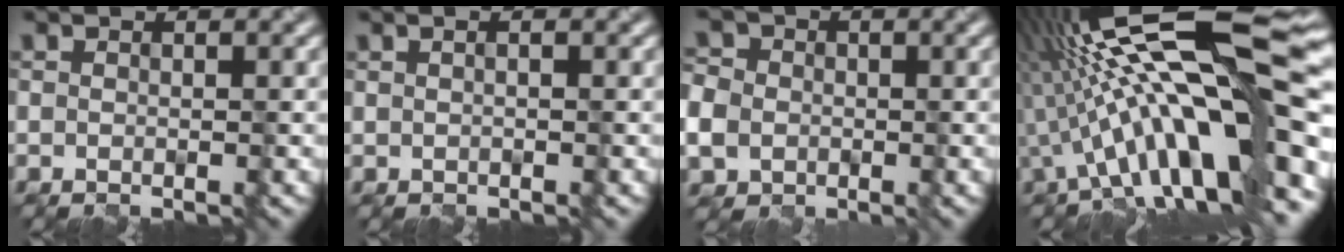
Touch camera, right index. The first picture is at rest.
{"total": 0.7, "force": [0.4, 0.3, 0.5], "torque": [0.003, -0.001, 0.003]}
{"total": 4.9, "force": [-0.8, 4.5, 1.8], "torque": [-0.048, 0.005, -0.034]}
{"total": 17.8, "force": [-0.2, 4.1, 17.3], "torque": [-0.272, 0.039, -0.014]}